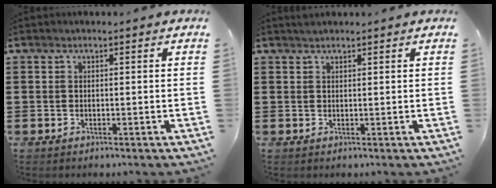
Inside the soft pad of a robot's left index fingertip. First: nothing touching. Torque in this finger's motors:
{"motor_torque": [0.61, -0.47, 0.03, 0.02]}